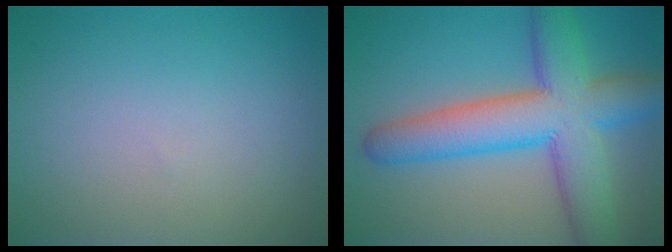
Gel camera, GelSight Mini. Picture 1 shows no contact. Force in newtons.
{"total": 9.5, "press": 9.5, "slide": 0.3}